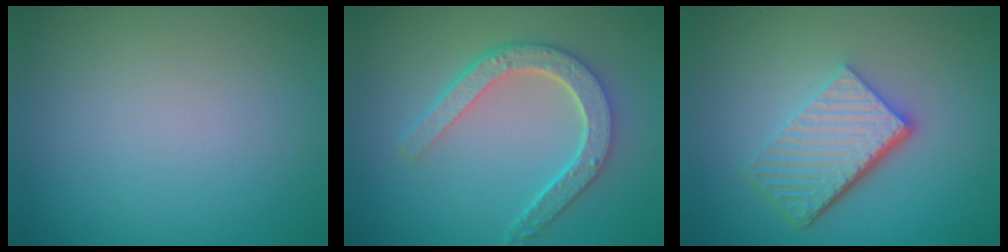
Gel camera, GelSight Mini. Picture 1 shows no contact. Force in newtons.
{"total": 4.8, "press": 3.7, "slide": 3.0}
{"total": 6.0, "press": 4.1, "slide": 4.3}